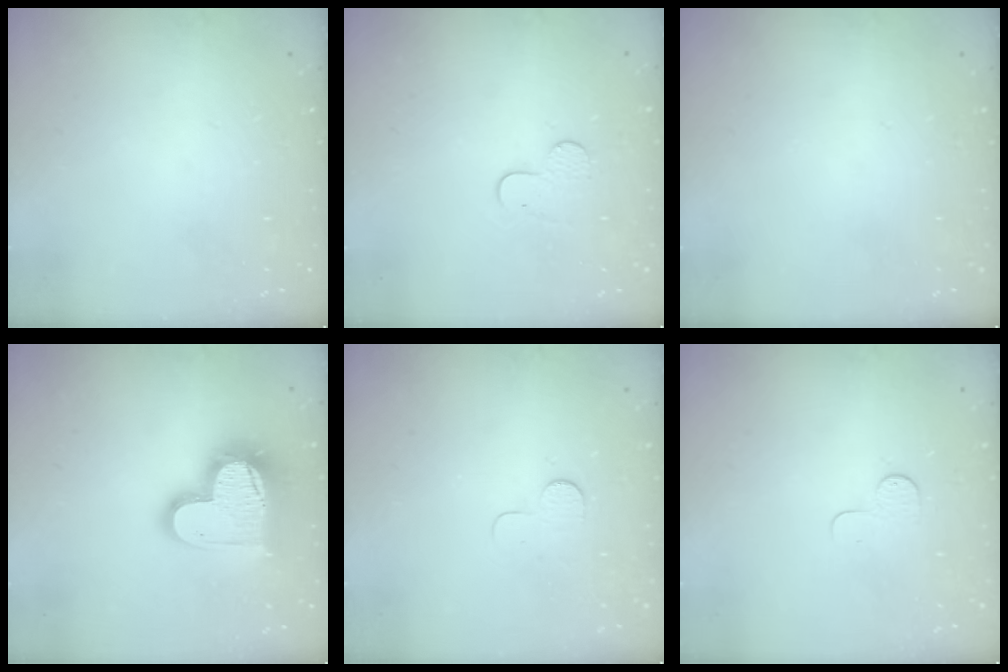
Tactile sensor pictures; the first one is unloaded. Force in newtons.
{"total": 6.7, "press": 6.7, "slide": 0.6}
{"total": 0.0}
{"total": 18.1, "press": 18.0, "slide": 1.6}
{"total": 4.3, "press": 4.3, "slide": 0.3}
{"total": 4.6, "press": 4.6, "slide": 0.3}